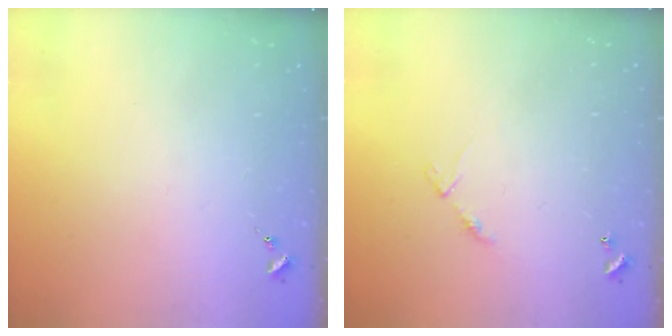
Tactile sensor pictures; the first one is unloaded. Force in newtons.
{"total": 6.2, "press": 6.2, "slide": 0.7}